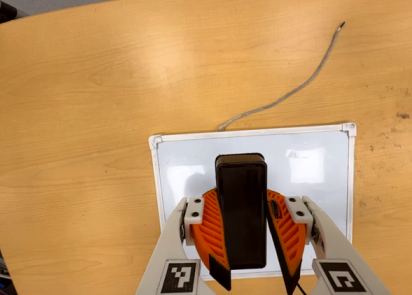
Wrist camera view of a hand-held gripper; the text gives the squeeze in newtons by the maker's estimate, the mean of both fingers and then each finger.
{"total": 11.1, "left": 10.3, "right": 11.8}